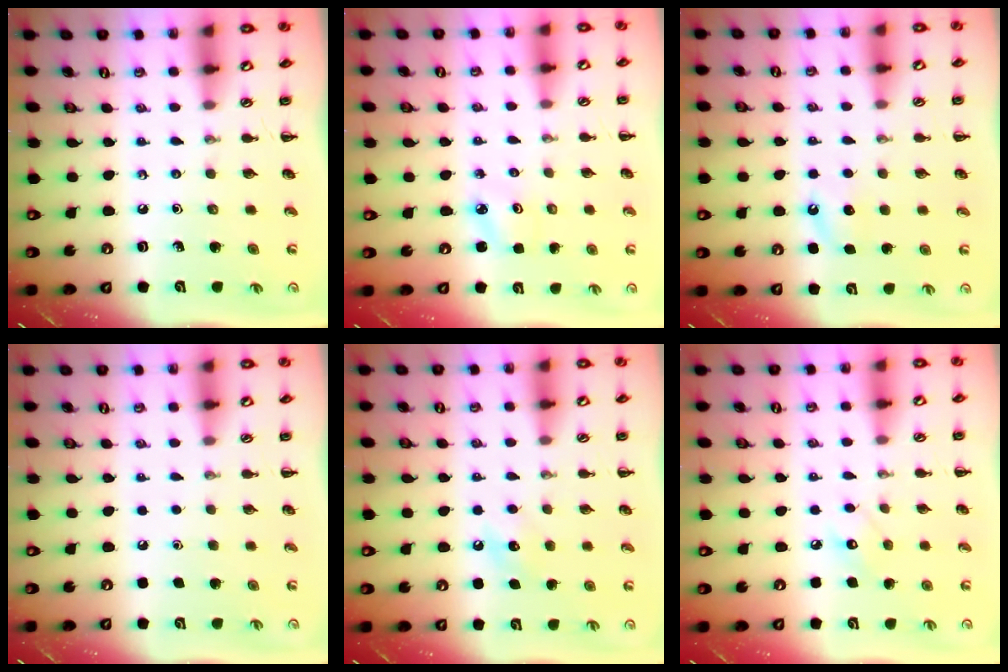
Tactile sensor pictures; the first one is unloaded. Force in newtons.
{"total": 2.3, "press": 2.2, "slide": 0.6}
{"total": 4.1, "press": 3.9, "slide": 1.1}
{"total": 1.8, "press": 1.8, "slide": 0.1}
{"total": 6.0, "press": 5.8, "slide": 1.3}
{"total": 6.3, "press": 6.2, "slide": 1.1}